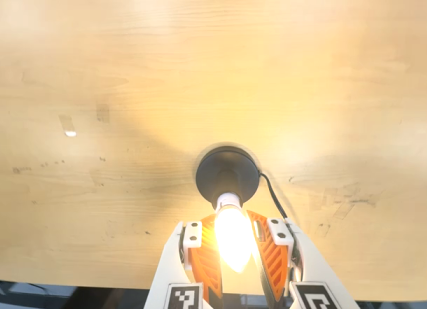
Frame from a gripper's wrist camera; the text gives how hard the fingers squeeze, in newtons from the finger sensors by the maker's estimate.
{"total": 15.0, "left": 14.6, "right": 15.5}